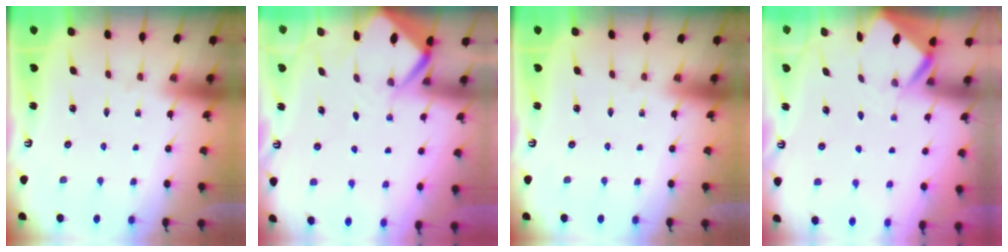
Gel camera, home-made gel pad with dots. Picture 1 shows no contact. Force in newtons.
{"total": 5.5, "press": 5.4, "slide": 0.6}
{"total": 0.0}
{"total": 3.3, "press": 3.3, "slide": 0.3}